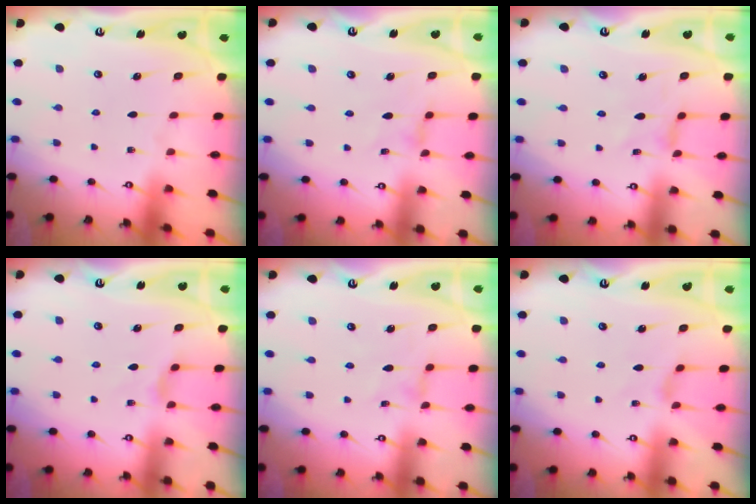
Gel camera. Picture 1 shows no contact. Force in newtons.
{"total": 1.4, "press": 1.4, "slide": 0.4}
{"total": 0.5, "press": 0.5, "slide": 0.3}
{"total": 3.0, "press": 2.9, "slide": 0.5}
{"total": 0.6, "press": 0.6, "slide": 0.2}
{"total": 1.7, "press": 1.6, "slide": 0.4}